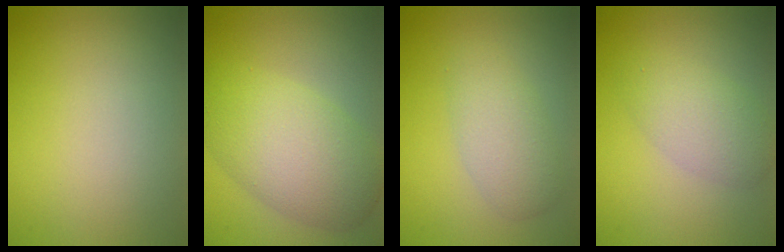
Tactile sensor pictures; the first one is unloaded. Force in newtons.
{"total": 7.1, "press": 7.1, "slide": 0.2}
{"total": 3.0, "press": 3.0, "slide": 0.1}
{"total": 3.1, "press": 3.1, "slide": 0.0}